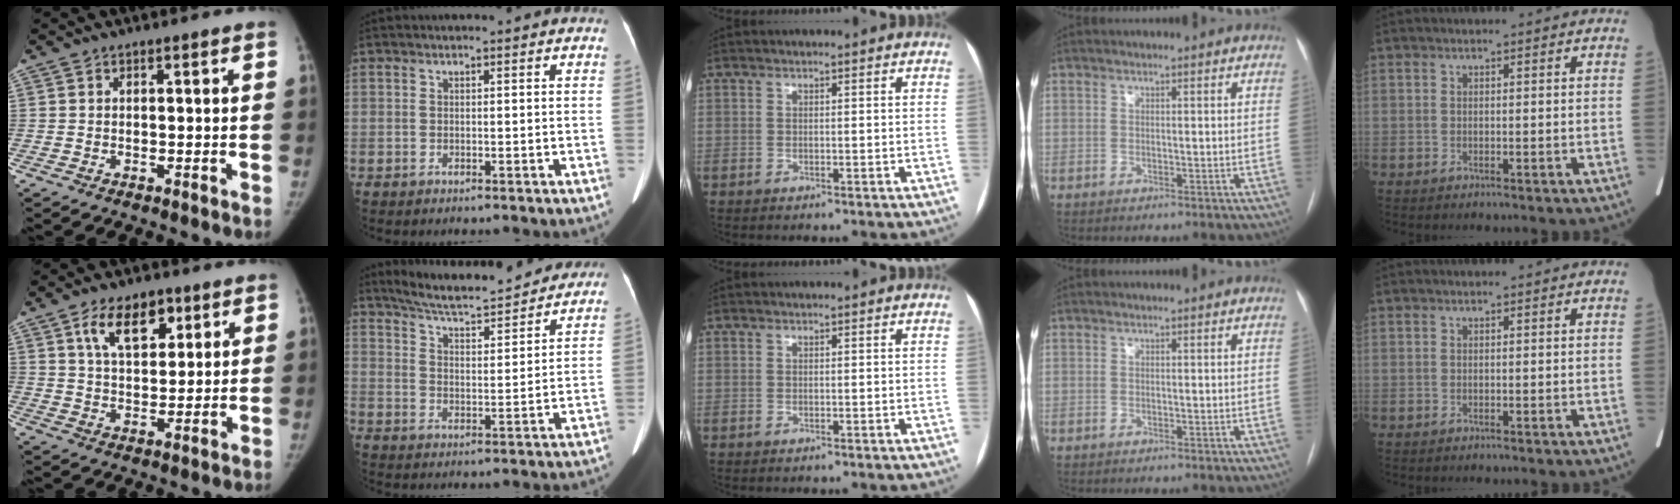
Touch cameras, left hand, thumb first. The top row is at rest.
{"thumb": {"total": 10.0, "force": [5.0, 5.7, 6.5], "torque": [-0.082, -0.020, 0.088]}, "index": {"total": 15.5, "force": [14.2, 2.6, 5.6], "torque": [-0.089, 0.010, 0.206]}}